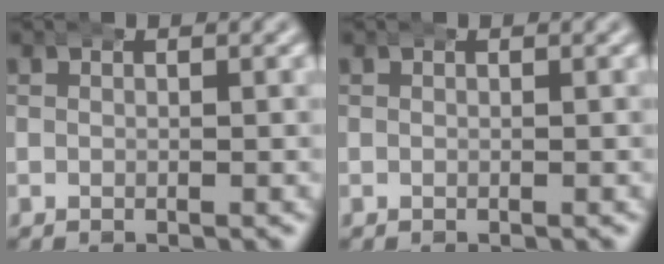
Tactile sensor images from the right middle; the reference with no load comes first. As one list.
[{"total": 0.0}]